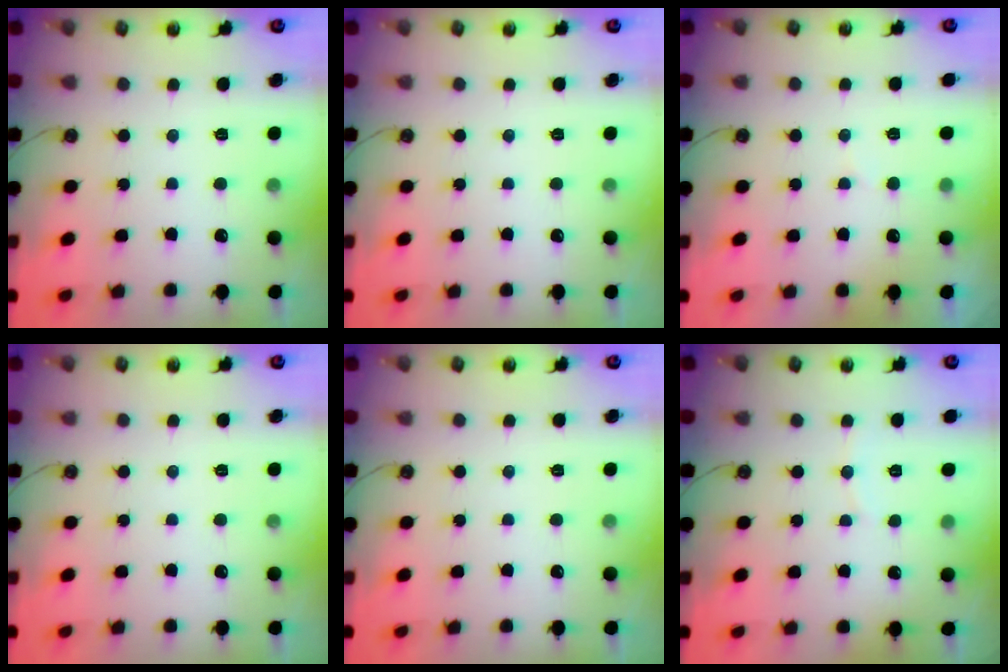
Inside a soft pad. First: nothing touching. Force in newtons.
{"total": 0.0}
{"total": 5.8, "press": 5.7, "slide": 0.6}
{"total": 0.0}
{"total": 0.0}
{"total": 3.0, "press": 3.0, "slide": 0.2}